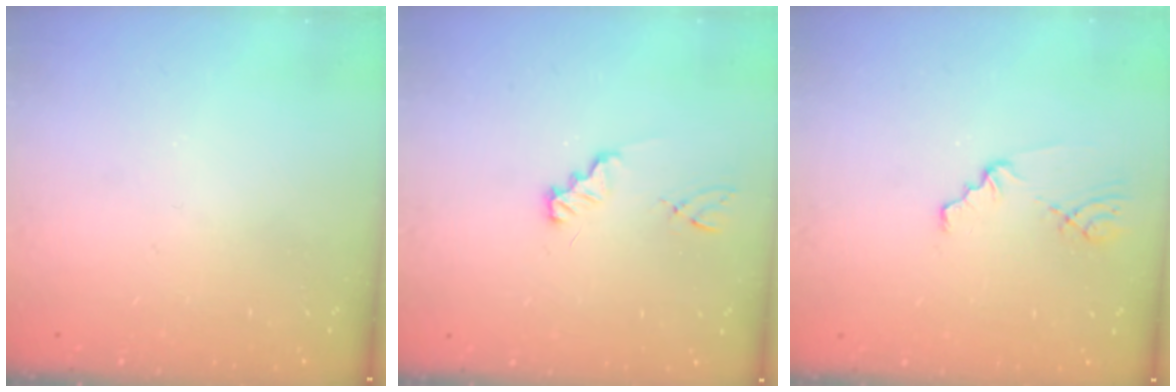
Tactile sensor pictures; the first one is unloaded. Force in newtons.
{"total": 1.2, "press": 1.2, "slide": 0.1}
{"total": 1.1, "press": 1.1, "slide": 0.2}